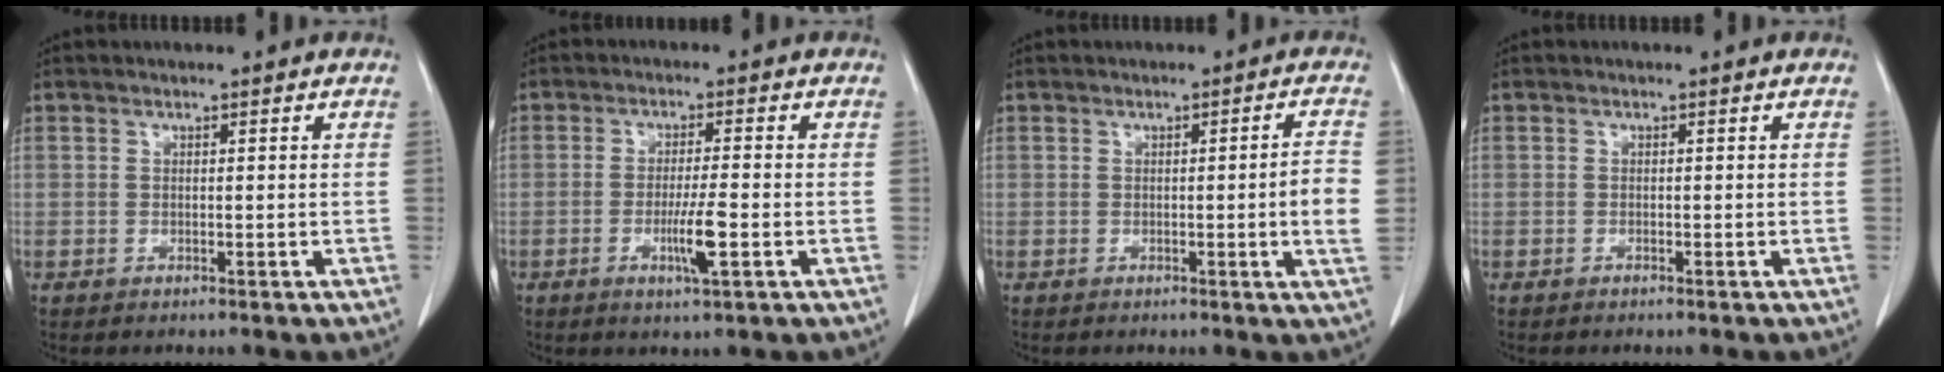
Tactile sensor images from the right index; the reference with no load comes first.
{"total": 5.1, "force": [-1.7, -0.1, 4.8], "torque": [-0.087, -0.010, -0.029]}
{"total": 4.5, "force": [-0.5, -0.4, 4.5], "torque": [-0.057, -0.003, -0.010]}
{"total": 0.0}